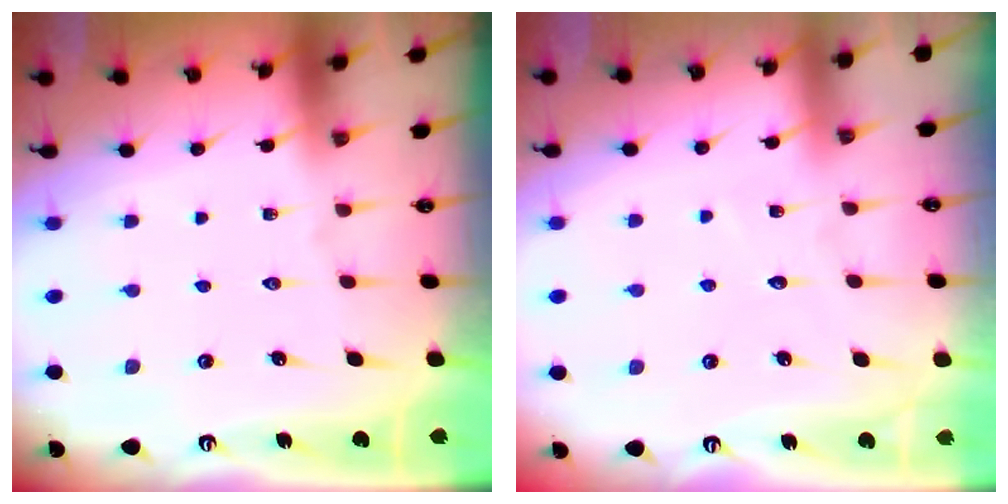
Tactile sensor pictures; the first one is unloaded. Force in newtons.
{"total": 3.0, "press": 2.9, "slide": 0.4}